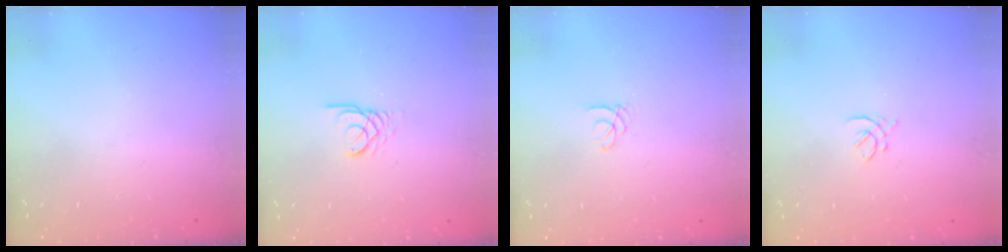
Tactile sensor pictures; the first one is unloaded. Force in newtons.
{"total": 2.4, "press": 2.4, "slide": 0.1}
{"total": 1.0, "press": 1.0, "slide": 0.1}
{"total": 2.1, "press": 2.0, "slide": 0.7}